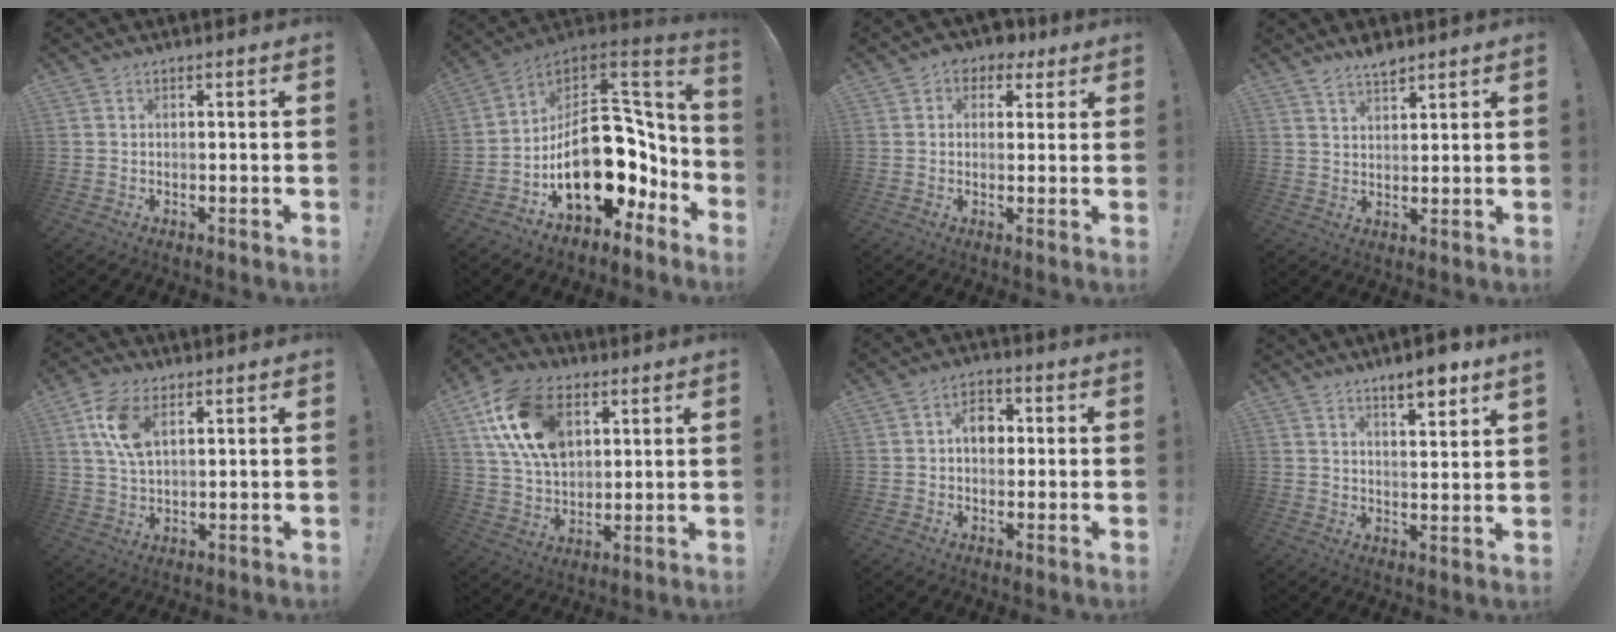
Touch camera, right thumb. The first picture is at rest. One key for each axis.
{"total": 25.6, "fx": -4.1, "fy": 16.8, "fz": 18.8, "tx": -0.268, "ty": 0.016, "tz": -0.028}
{"total": 4.7, "fx": 1.7, "fy": 4.1, "fz": 1.5, "tx": -0.011, "ty": -0.009, "tz": 0.029}
{"total": 4.5, "fx": 4.0, "fy": 1.3, "fz": 1.5, "tx": -0.016, "ty": -0.030, "tz": 0.071}
{"total": 9.5, "fx": 3.8, "fy": 5.1, "fz": 7.0, "tx": -0.150, "ty": -0.005, "tz": 0.069}
{"total": 20.6, "fx": 7.8, "fy": 13.7, "fz": 13.2, "tx": -0.239, "ty": -0.022, "tz": 0.146}
{"total": 7.0, "fx": 0.9, "fy": 5.2, "fz": 4.6, "tx": -0.059, "ty": 0.004, "tz": 0.012}
{"total": 7.0, "fx": 5.3, "fy": 0.7, "fz": 4.6, "tx": -0.063, "ty": -0.035, "tz": 0.085}